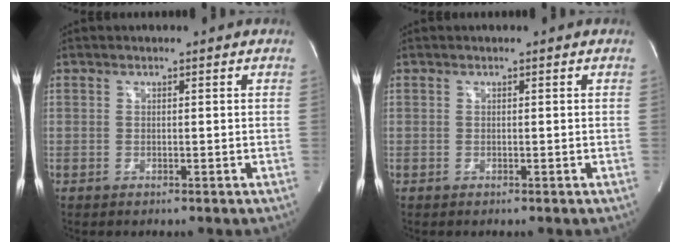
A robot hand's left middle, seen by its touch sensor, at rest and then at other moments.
{"total": 0.0}